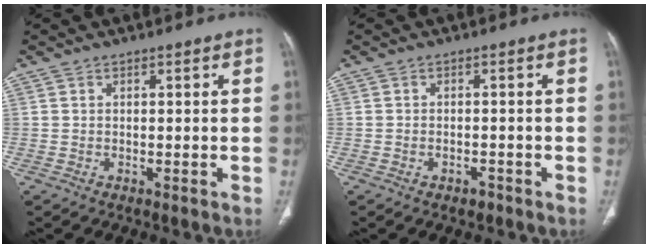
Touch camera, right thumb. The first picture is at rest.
{"total": 1.7, "force": [-1.1, 1.0, 0.7], "torque": [-0.015, 0.010, -0.011]}